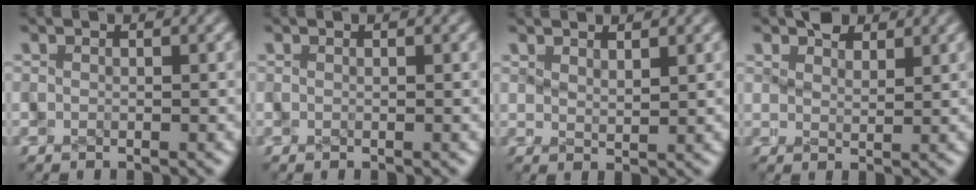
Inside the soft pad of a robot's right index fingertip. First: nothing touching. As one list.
[{"total": 0.0}, {"total": 2.1, "force": [1.9, 0.4, 0.7], "torque": [-0.017, -0.006, 0.036]}, {"total": 2.7, "force": [2.1, 1.2, 1.2], "torque": [-0.016, -0.006, 0.036]}]